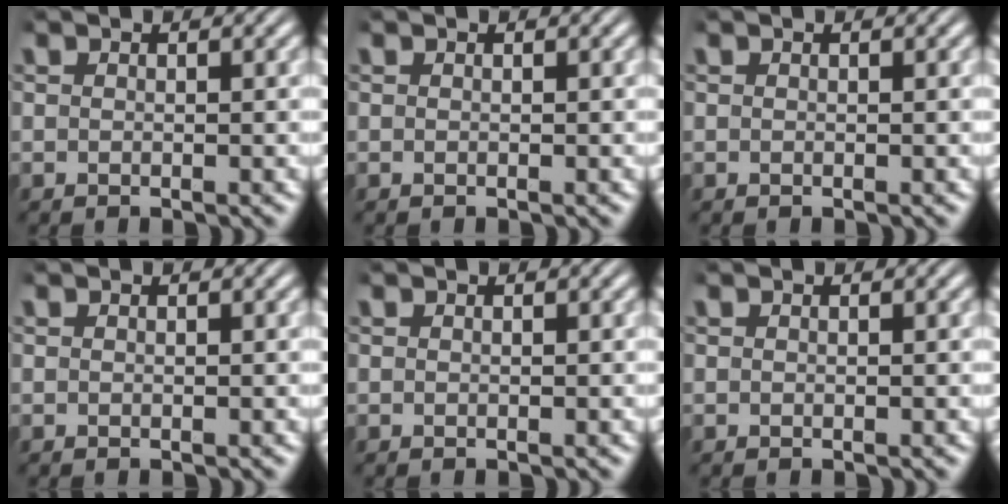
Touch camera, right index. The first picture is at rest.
{"total": 0.0}
{"total": 0.0}
{"total": 0.0}
{"total": 0.0}
{"total": 0.0}